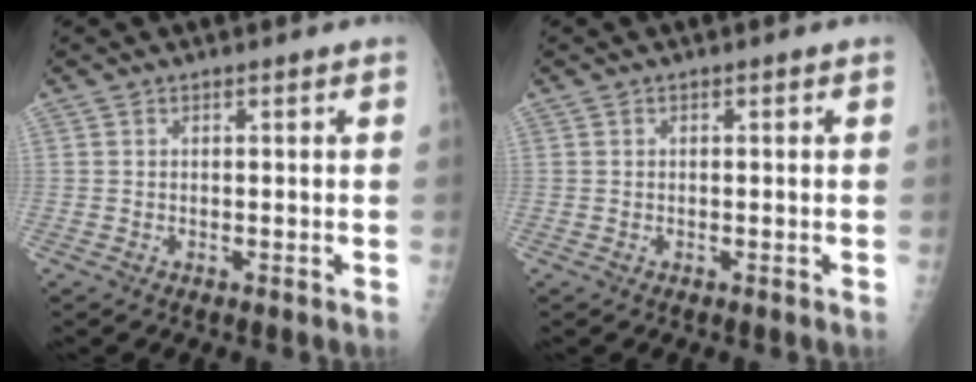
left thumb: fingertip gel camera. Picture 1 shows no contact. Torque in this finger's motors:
{"motor_torque": [-0.02, 0.09, -0.12, -0.05, 0.00]}